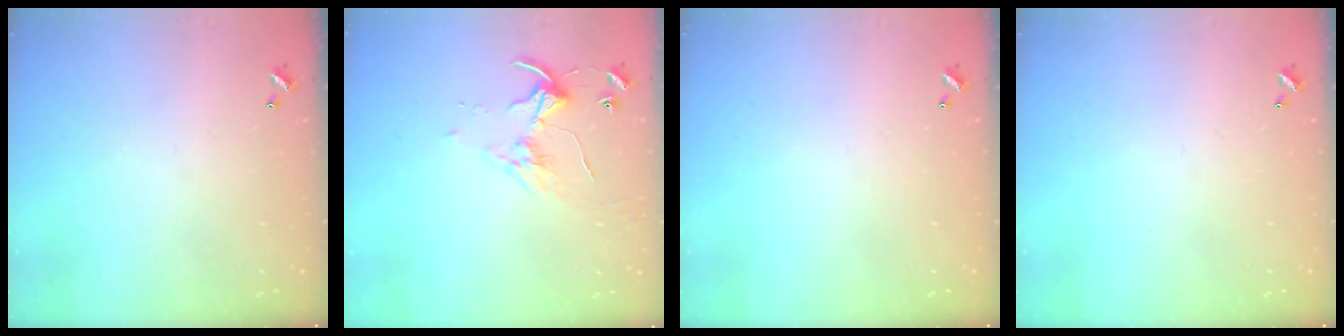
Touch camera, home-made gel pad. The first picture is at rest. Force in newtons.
{"total": 4.6, "press": 4.6, "slide": 0.4}
{"total": 0.0}
{"total": 0.0}